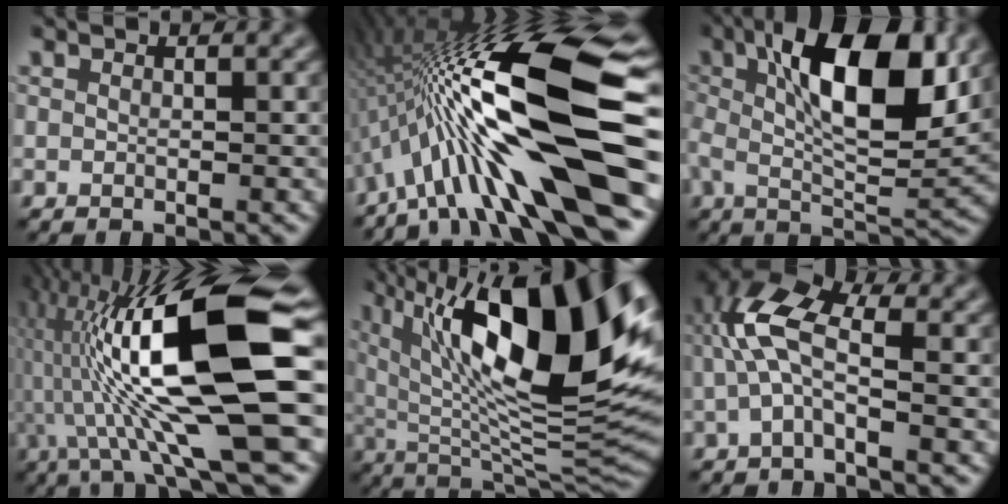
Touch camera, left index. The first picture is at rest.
{"total": 16.9, "force": [-2.9, 3.5, 16.3], "torque": [-0.282, 0.034, -0.048]}
{"total": 12.0, "force": [3.0, 4.3, 10.8], "torque": [-0.166, 0.015, 0.046]}
{"total": 16.4, "force": [0.9, 3.7, 15.9], "torque": [-0.285, 0.025, 0.015]}
{"total": 16.7, "force": [6.1, 5.4, 14.5], "torque": [-0.229, 0.006, 0.105]}
{"total": 5.0, "force": [-0.2, 1.9, 4.6], "torque": [-0.108, 0.026, -0.012]}